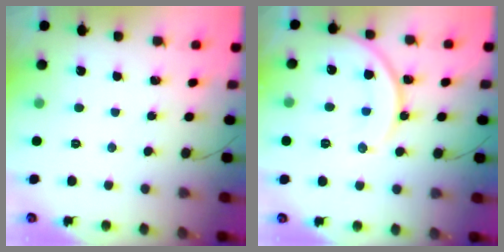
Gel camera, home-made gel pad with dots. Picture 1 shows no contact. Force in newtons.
{"total": 13.7, "press": 13.6, "slide": 1.4}